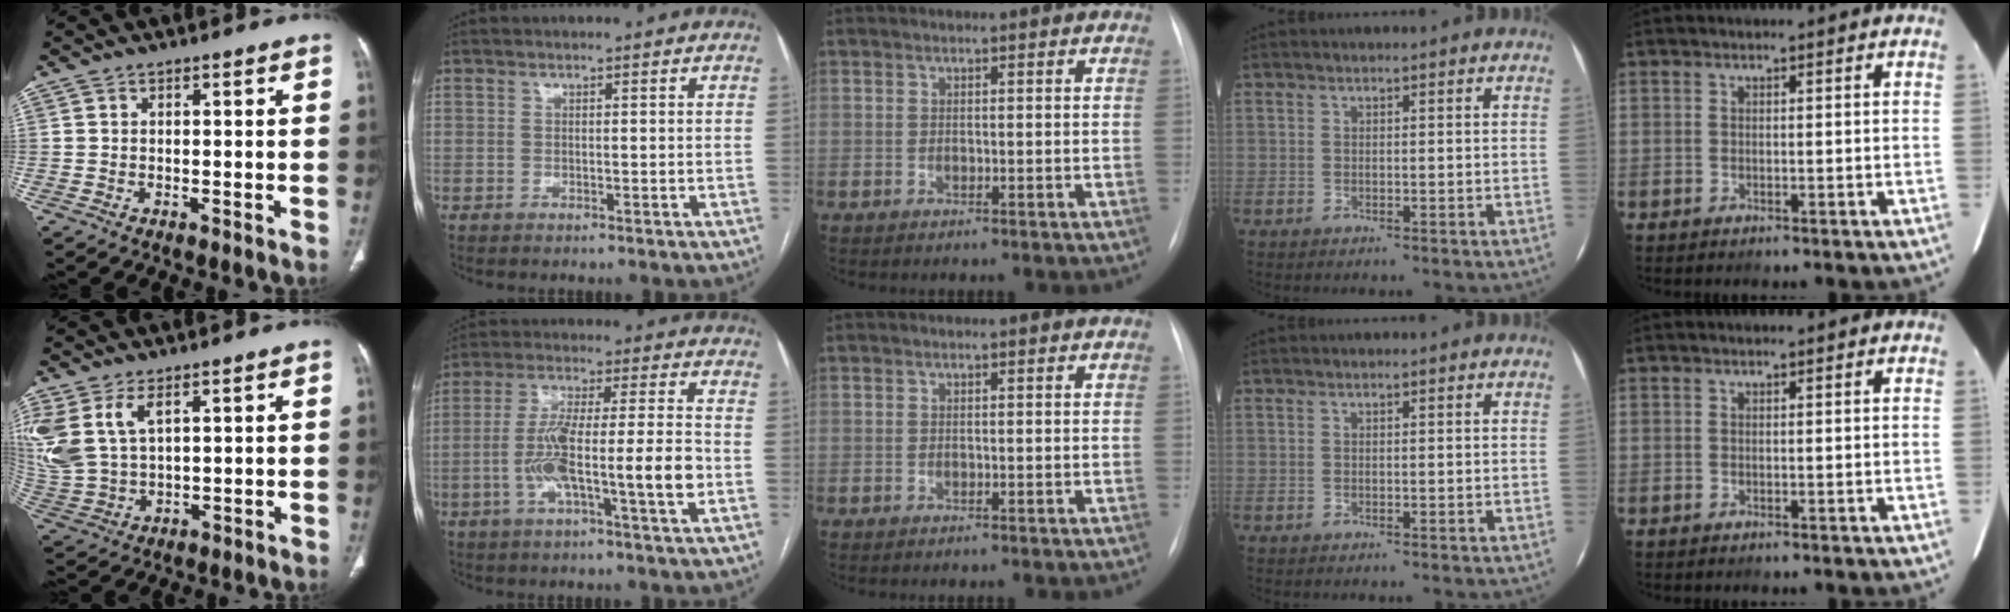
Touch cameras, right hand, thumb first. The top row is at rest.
{"thumb": {"total": 12.5, "force": [5.0, 7.2, 8.9], "torque": [-0.217, -0.008, 0.117]}, "index": {"total": 12.5, "force": [-3.2, 0.7, 12.1], "torque": [-0.221, 0.011, -0.059]}}